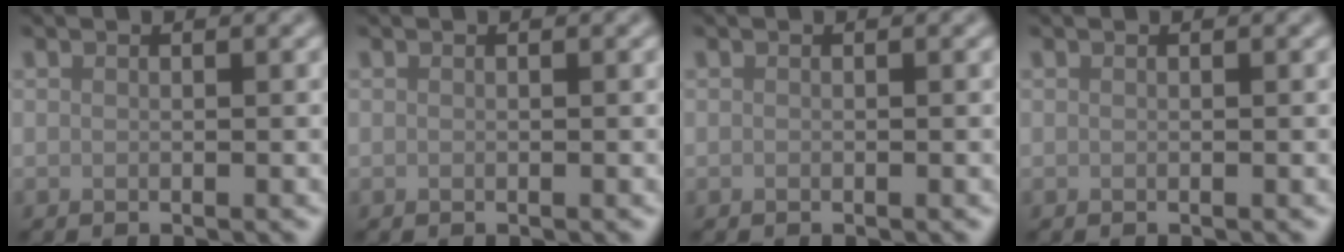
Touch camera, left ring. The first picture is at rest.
{"total": 0.0}
{"total": 0.0}
{"total": 0.0}